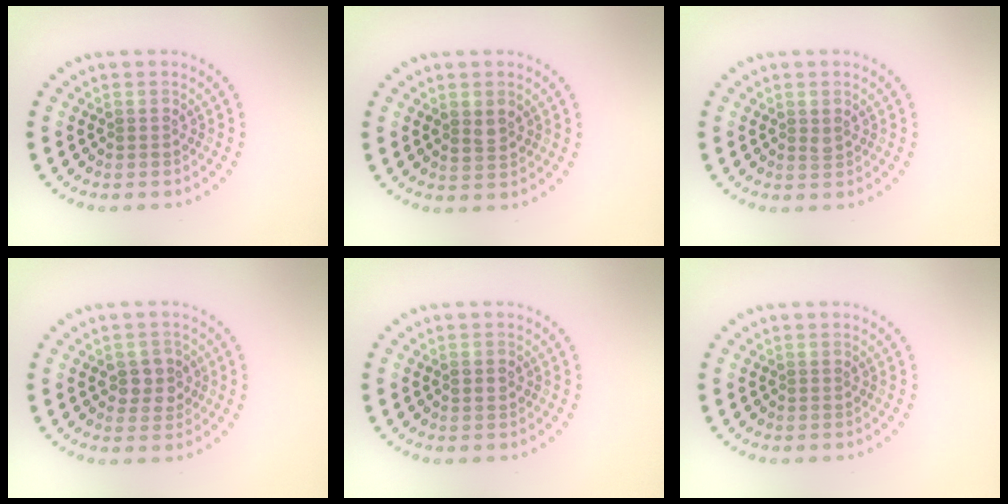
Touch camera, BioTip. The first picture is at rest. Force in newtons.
{"total": 1.6, "press": 1.5, "slide": 0.4}
{"total": 0.5, "press": 0.5, "slide": 0.3}
{"total": 2.5, "press": 2.4, "slide": 0.6}
{"total": 1.2, "press": 1.2, "slide": 0.1}
{"total": 0.0}